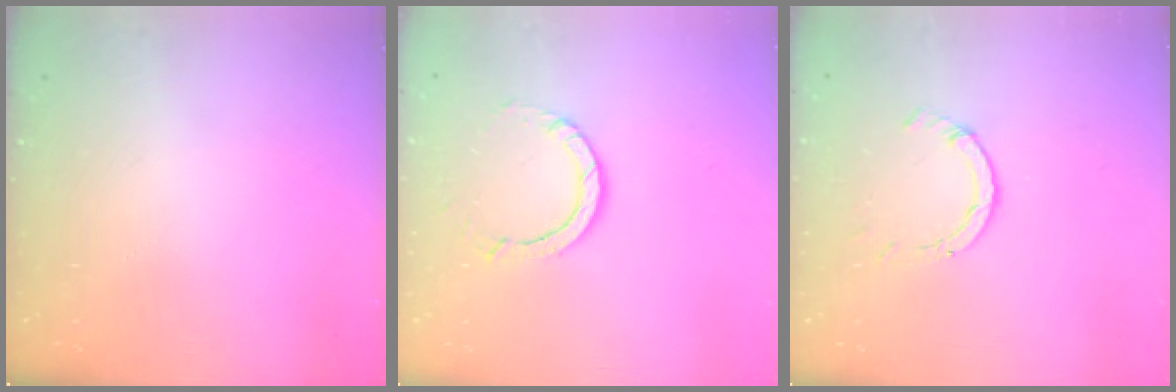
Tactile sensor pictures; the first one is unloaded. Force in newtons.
{"total": 4.5, "press": 4.5, "slide": 0.3}
{"total": 2.6, "press": 2.5, "slide": 0.3}